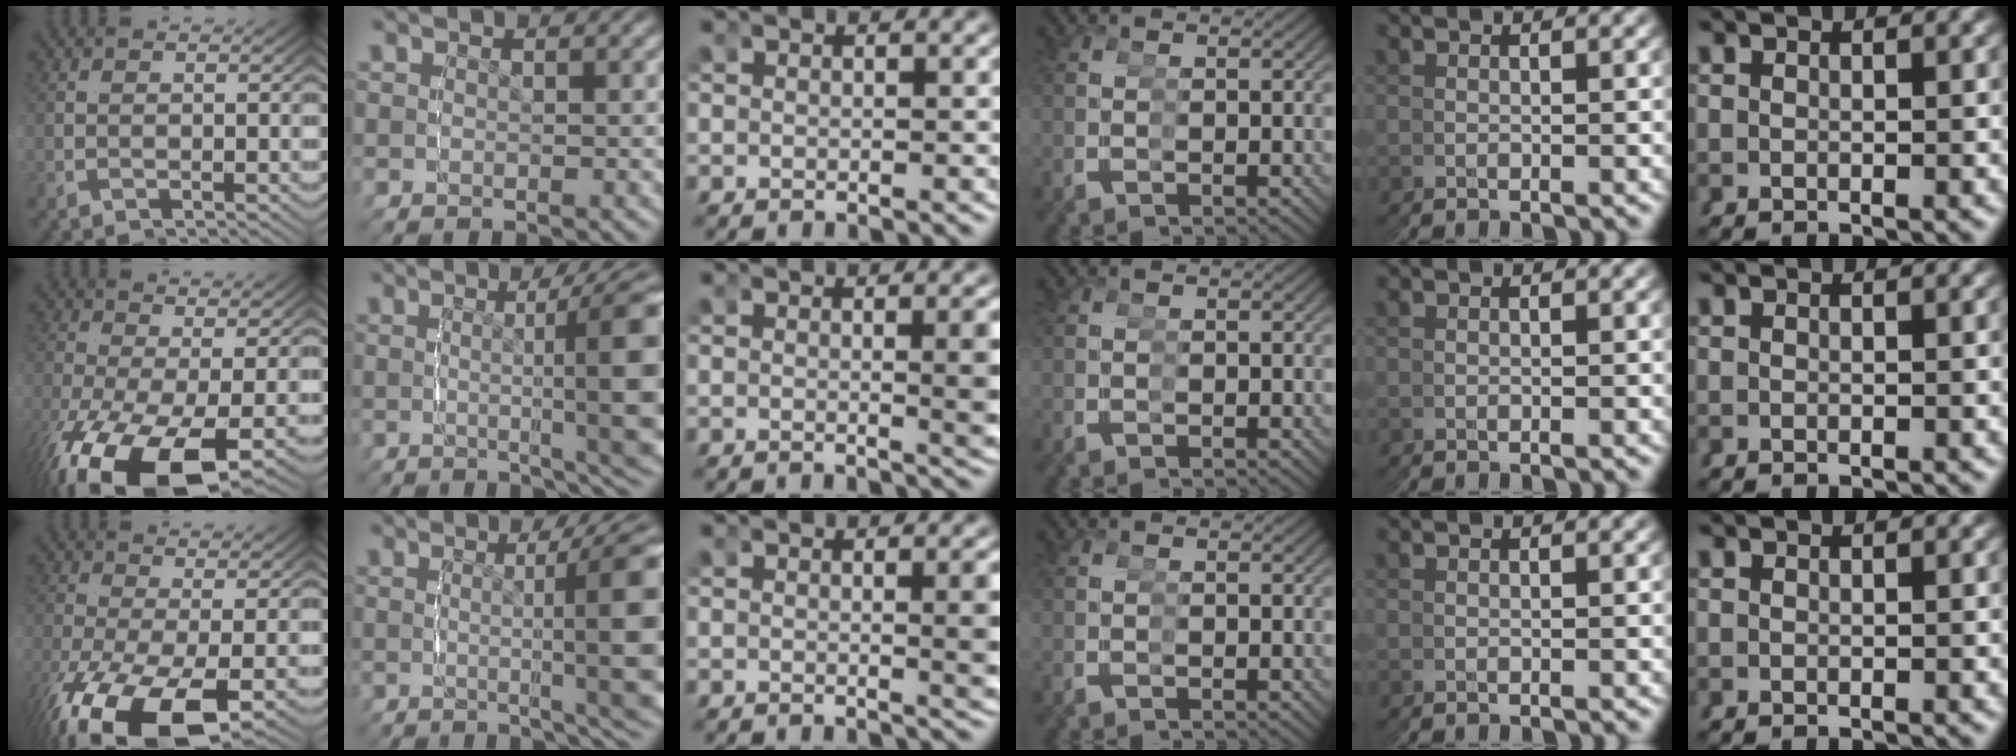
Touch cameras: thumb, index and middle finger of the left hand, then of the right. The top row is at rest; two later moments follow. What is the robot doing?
{"motion": "grasp_and_lifting", "object": "legos"}